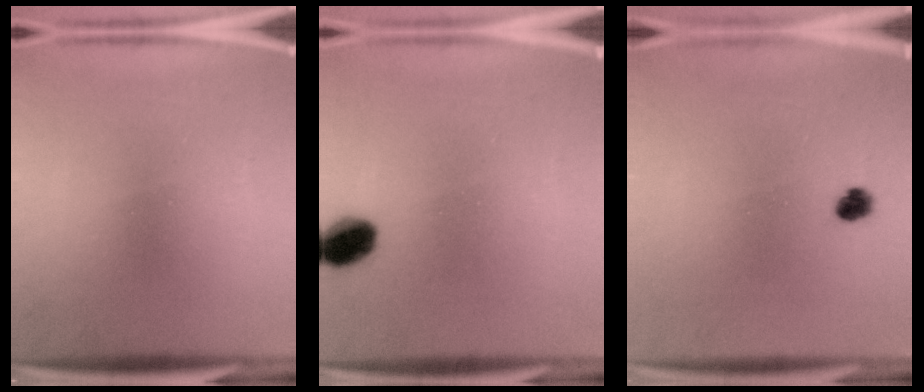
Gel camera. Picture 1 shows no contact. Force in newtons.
{"total": 6.4}
{"total": 2.2}